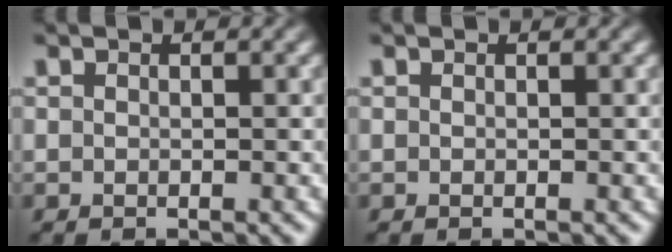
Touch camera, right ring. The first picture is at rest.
{"total": 0.0}